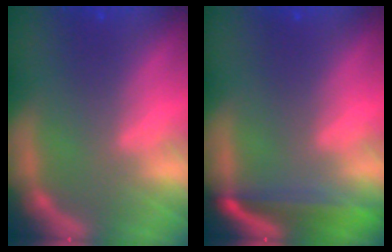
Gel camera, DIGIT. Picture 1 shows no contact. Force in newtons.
{"total": 5.0}